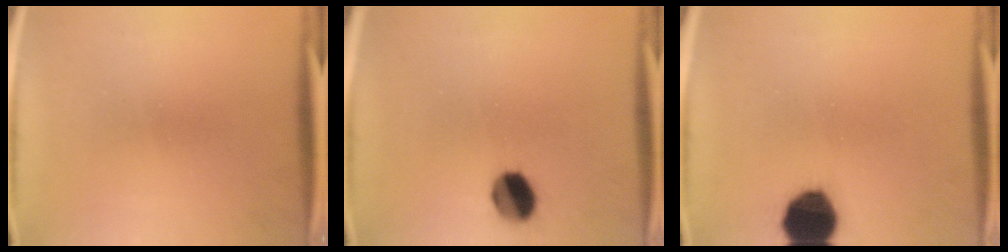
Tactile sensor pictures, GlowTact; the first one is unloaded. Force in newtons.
{"total": 7.5}
{"total": 12.7}